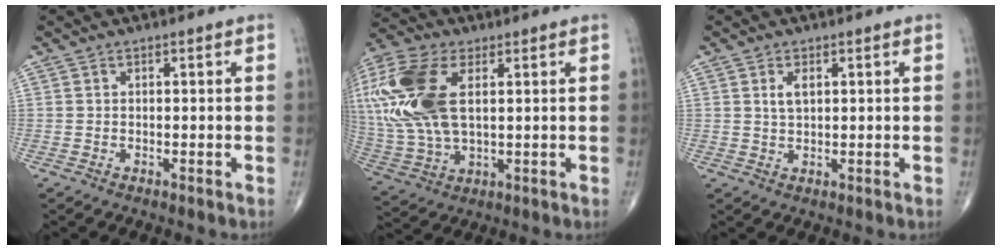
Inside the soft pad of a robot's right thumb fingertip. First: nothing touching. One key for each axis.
{"total": 21.9, "fx": 5.4, "fy": 11.8, "fz": 17.7, "tx": -0.430, "ty": 0.001, "tz": 0.102}
{"total": 2.5, "fx": 0.9, "fy": 1.3, "fz": 2.0, "tx": -0.036, "ty": -0.002, "tz": 0.019}